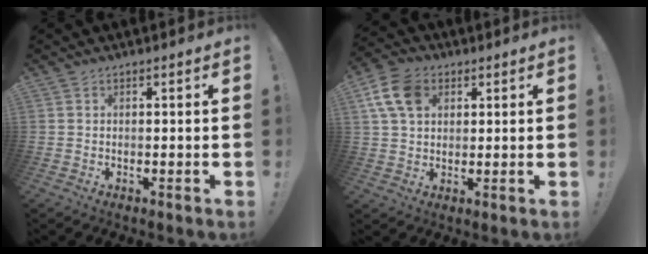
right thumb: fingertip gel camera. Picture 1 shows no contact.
{"total": 11.3, "force": [4.0, 7.9, 7.0], "torque": [-0.129, -0.003, 0.079]}